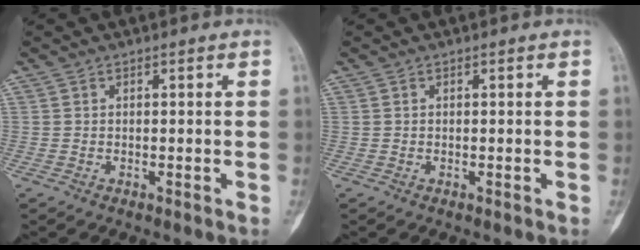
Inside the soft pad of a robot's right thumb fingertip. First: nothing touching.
{"total": 0.0}